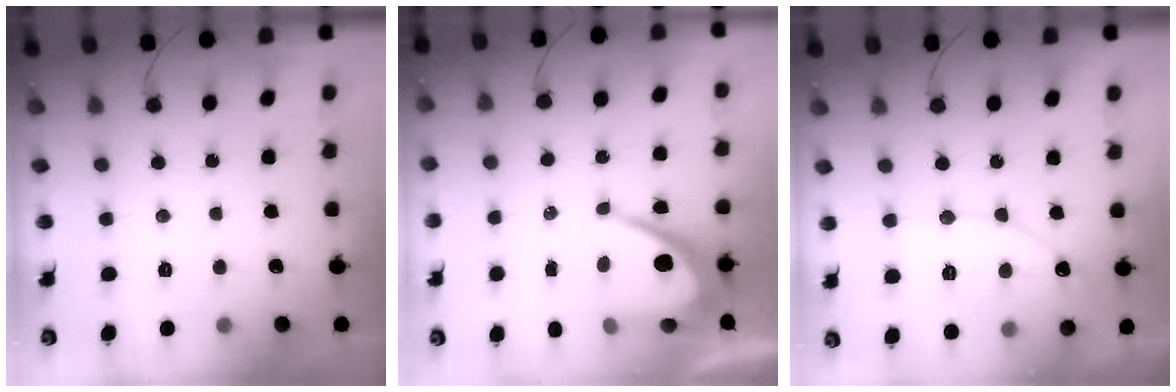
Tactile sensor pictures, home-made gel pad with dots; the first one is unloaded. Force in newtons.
{"total": 11.5, "press": 11.4, "slide": 0.9}
{"total": 8.5, "press": 8.5, "slide": 0.7}